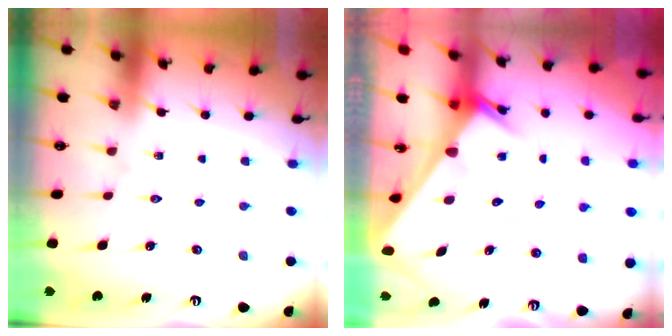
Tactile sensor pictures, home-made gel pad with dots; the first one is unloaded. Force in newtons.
{"total": 2.1, "press": 2.1, "slide": 0.1}